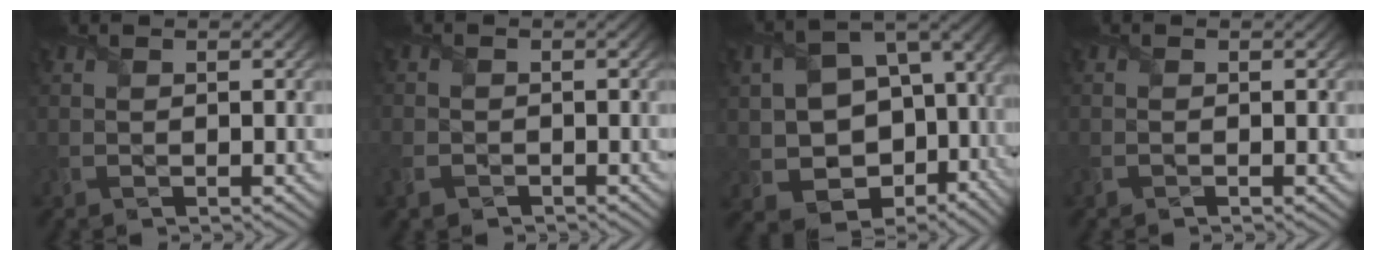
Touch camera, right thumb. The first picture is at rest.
{"total": 2.5, "force": [-1.6, 1.7, 0.8], "torque": [-0.033, -0.008, -0.040]}
{"total": 12.9, "force": [-3.3, 9.5, 8.1], "torque": [-0.158, -0.042, -0.047]}
{"total": 0.7, "force": [-0.4, 0.2, 0.5], "torque": [-0.011, -0.001, -0.009]}